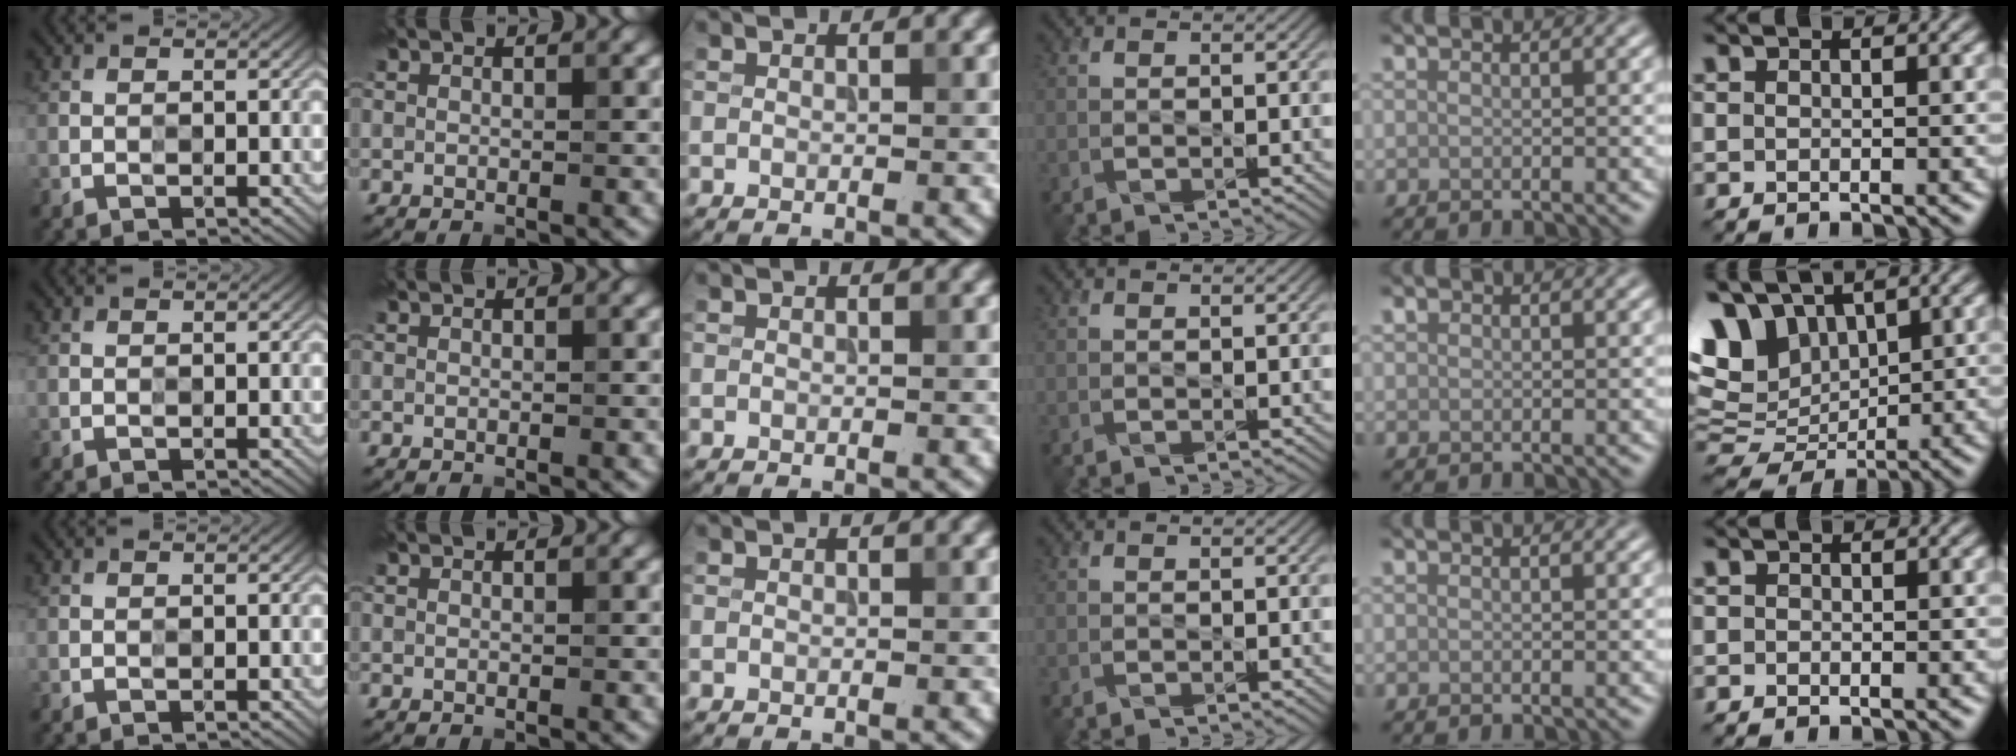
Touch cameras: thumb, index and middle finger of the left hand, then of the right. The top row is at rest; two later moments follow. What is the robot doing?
{"motion": "press", "object": "sticky note"}